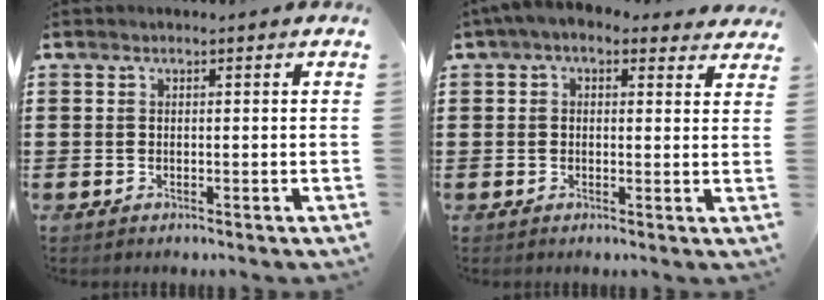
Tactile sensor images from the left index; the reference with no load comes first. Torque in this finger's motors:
{"motor_torque": [2.14, 0.00, 0.59, 0.21]}